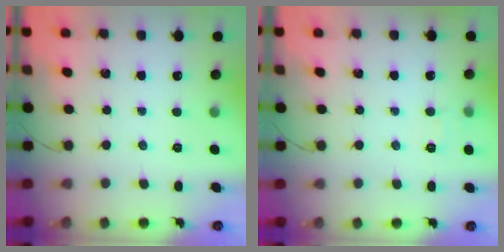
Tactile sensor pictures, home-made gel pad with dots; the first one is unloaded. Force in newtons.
{"total": 5.0, "press": 4.7, "slide": 1.4}